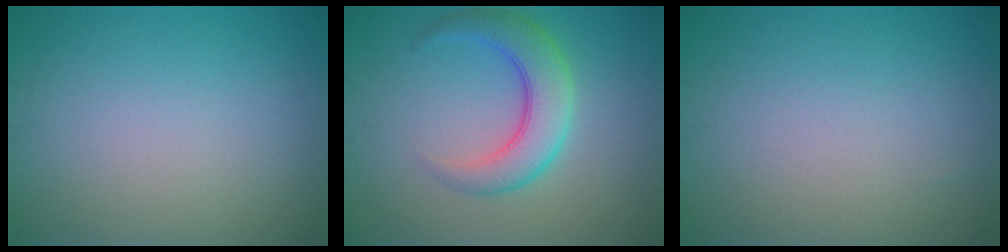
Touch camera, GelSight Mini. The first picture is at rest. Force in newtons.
{"total": 5.0, "press": 5.0, "slide": 0.1}
{"total": 0.0}